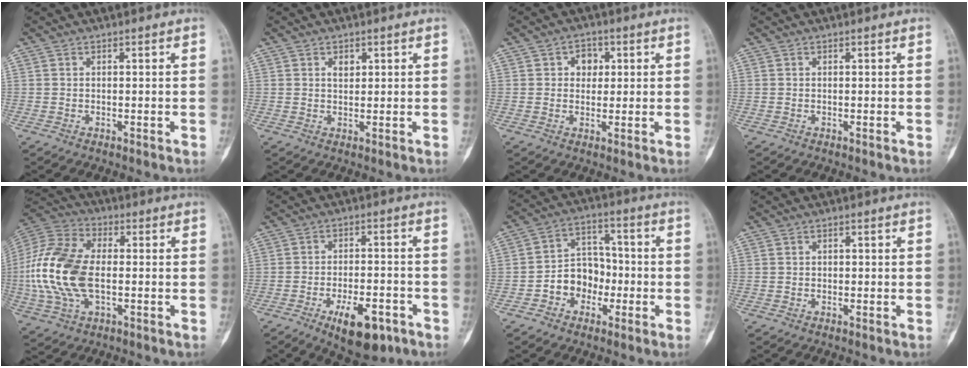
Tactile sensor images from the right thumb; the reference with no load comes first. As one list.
[{"total": 2.0, "force": [0.8, 1.5, 1.1], "torque": [-0.003, -0.004, 0.013]}, {"total": 4.2, "force": [1.0, 3.5, 2.2], "torque": [0.001, 0.003, 0.011]}, {"total": 0.0}, {"total": 18.8, "force": [-1.6, 11.1, 15.1], "torque": [-0.327, 0.016, -0.030]}, {"total": 11.4, "force": [-5.9, 5.0, 8.3], "torque": [-0.106, 0.024, -0.083]}, {"total": 9.5, "force": [-2.9, 7.7, 4.7], "torque": [-0.033, 0.048, -0.057]}, {"total": 0.7, "force": [-0.1, 0.6, 0.1], "torque": [0.008, 0.004, -0.004]}]